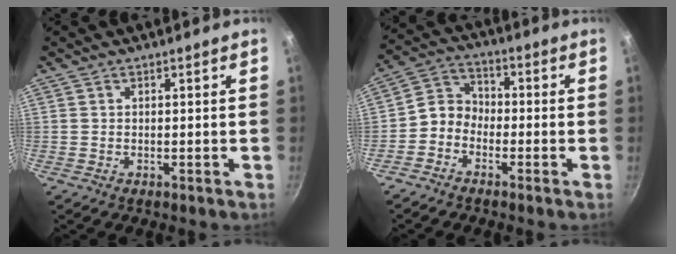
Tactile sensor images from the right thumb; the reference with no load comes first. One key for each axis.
{"total": 5.6, "fx": -2.6, "fy": 4.4, "fz": 2.4, "tx": -0.025, "ty": 0.040, "tz": -0.070}